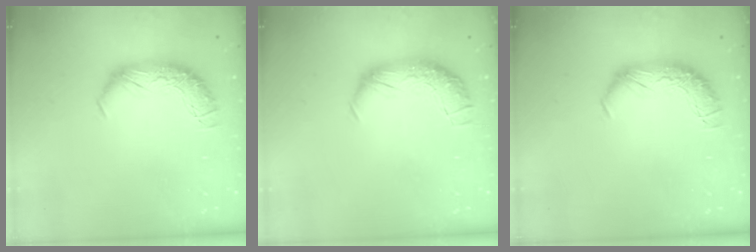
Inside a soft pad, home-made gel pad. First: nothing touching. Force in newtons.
{"total": 2.3, "press": 1.0, "slide": 2.1}
{"total": 0.0}